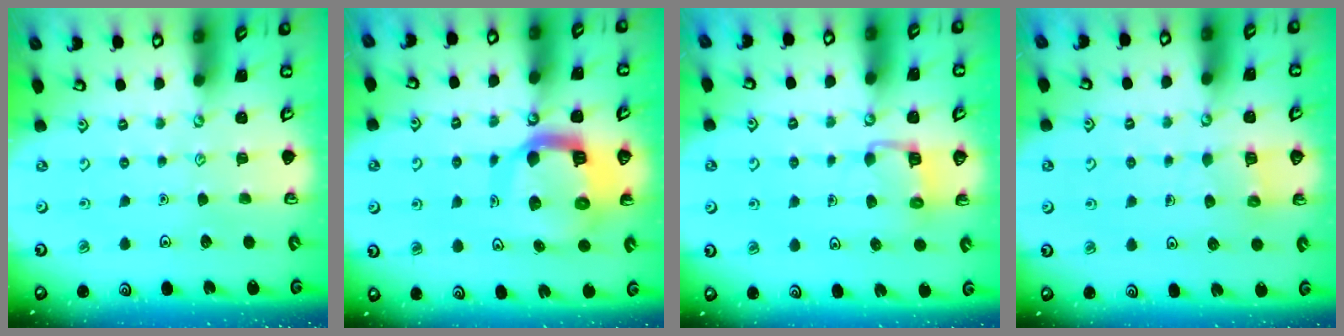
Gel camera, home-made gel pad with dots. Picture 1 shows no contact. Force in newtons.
{"total": 13.5, "press": 13.4, "slide": 1.8}
{"total": 3.9, "press": 3.9, "slide": 0.2}
{"total": 4.8, "press": 4.8, "slide": 0.3}